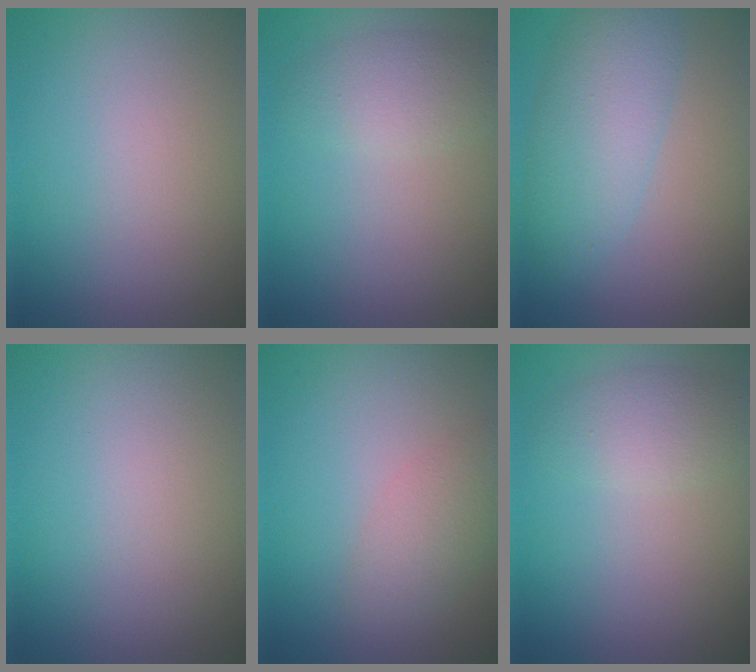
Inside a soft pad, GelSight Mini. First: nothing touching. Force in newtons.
{"total": 2.9, "press": 2.9, "slide": 0.1}
{"total": 5.4, "press": 5.4, "slide": 0.2}
{"total": 0.0}
{"total": 2.7, "press": 2.7, "slide": 0.1}
{"total": 2.9, "press": 2.9, "slide": 0.1}